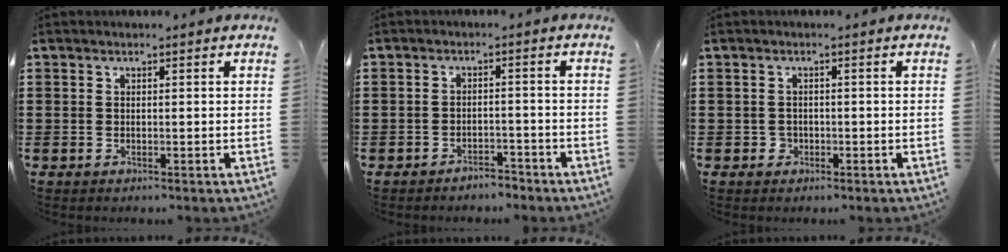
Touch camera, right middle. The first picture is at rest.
{"total": 2.5, "force": [-2.4, 0.3, -0.1], "torque": [-0.005, 0.004, -0.054]}
{"total": 0.9, "force": [-0.3, 0.9, 0.2], "torque": [-0.006, 0.004, -0.009]}